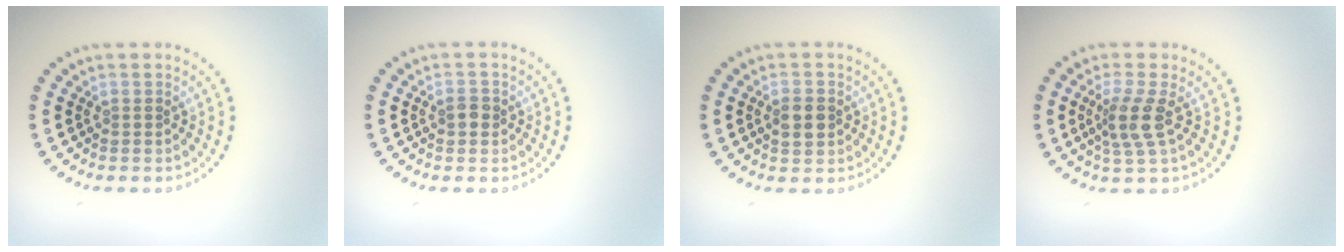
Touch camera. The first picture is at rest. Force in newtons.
{"total": 1.3, "press": 1.3, "slide": 0.1}
{"total": 2.9, "press": 2.9, "slide": 0.1}
{"total": 2.8, "press": 2.2, "slide": 1.8}